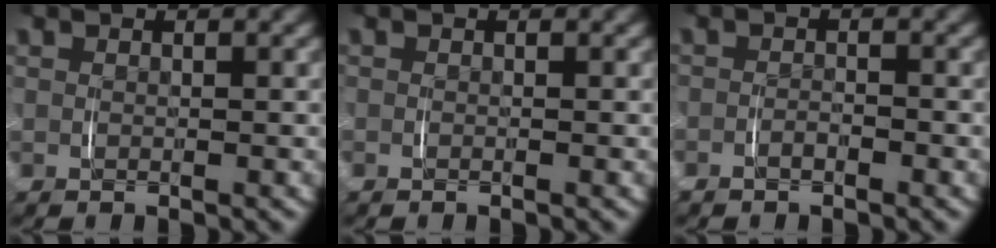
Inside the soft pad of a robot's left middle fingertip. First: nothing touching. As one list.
[{"total": 0.0}, {"total": 1.1, "force": [-1.0, 0.5, 0.3], "torque": [-0.004, 0.002, -0.023]}]